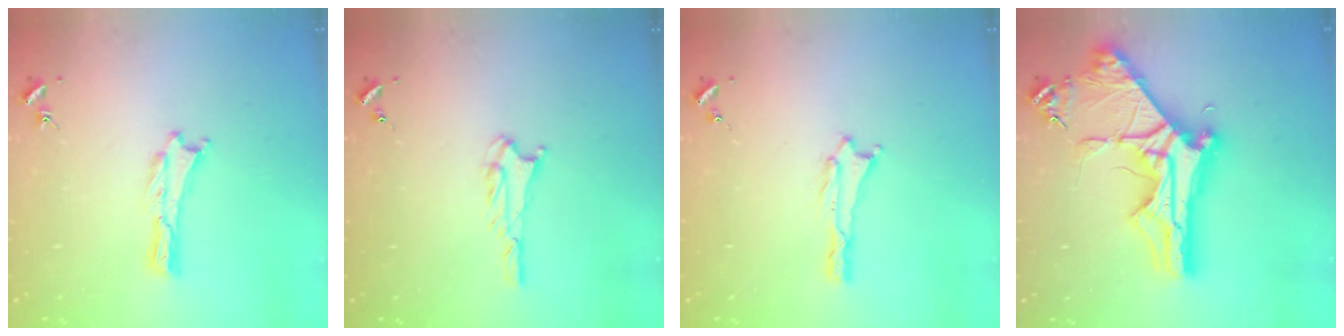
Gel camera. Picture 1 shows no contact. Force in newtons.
{"total": 1.6, "press": 1.6, "slide": 0.1}
{"total": 0.0}
{"total": 10.7, "press": 10.6, "slide": 1.2}